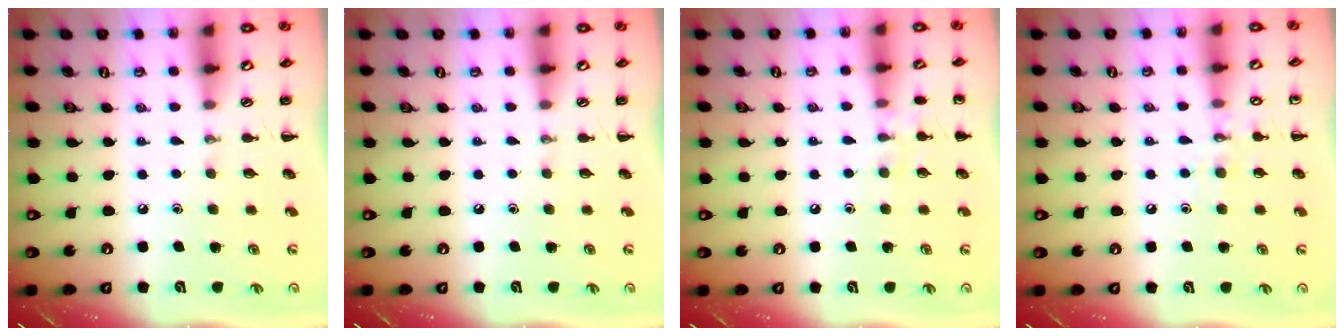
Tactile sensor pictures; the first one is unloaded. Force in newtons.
{"total": 0.0}
{"total": 6.7, "press": 6.4, "slide": 2.1}
{"total": 7.2, "press": 7.0, "slide": 1.7}